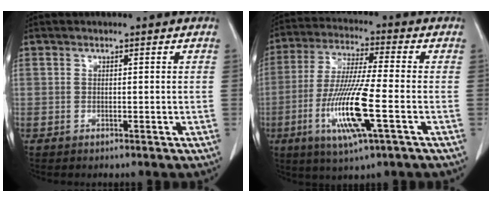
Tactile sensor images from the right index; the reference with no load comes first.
{"total": 13.3, "force": [-3.9, 0.6, 12.7], "torque": [-0.253, -0.019, -0.075]}